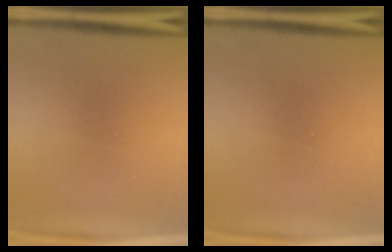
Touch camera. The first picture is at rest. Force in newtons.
{"total": 0.0}